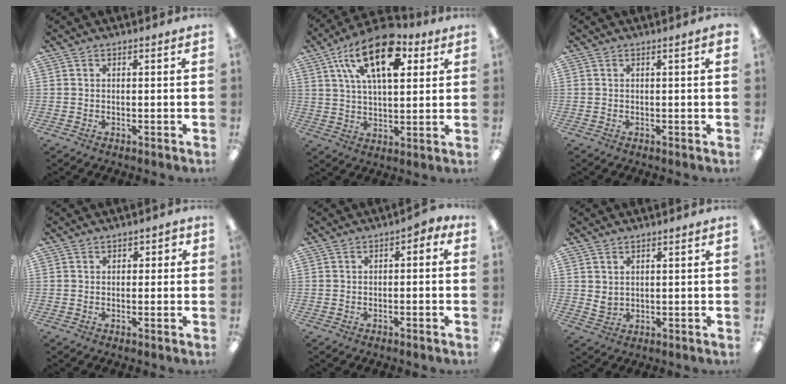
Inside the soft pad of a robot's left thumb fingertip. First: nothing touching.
{"total": 18.5, "force": [8.9, 9.3, 13.4], "torque": [-0.223, -0.020, 0.149]}
{"total": 0.8, "force": [0.4, 0.1, 0.7], "torque": [-0.015, 0.001, 0.007]}
{"total": 1.7, "force": [0.1, 1.5, 0.7], "torque": [-0.012, 0.006, -0.001]}
{"total": 1.9, "force": [-1.4, 1.1, 0.8], "torque": [-0.015, 0.008, -0.027]}
{"total": 2.7, "force": [1.7, 1.9, 0.6], "torque": [-0.008, -0.004, 0.030]}